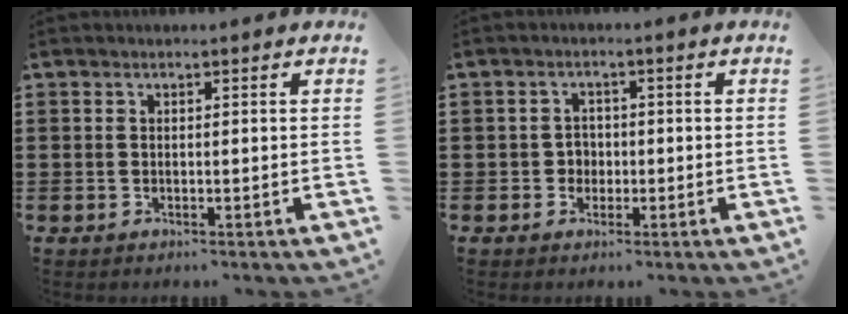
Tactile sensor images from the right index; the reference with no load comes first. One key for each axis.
{"total": 2.0, "fx": -0.5, "fy": 1.8, "fz": 0.6, "tx": -0.018, "ty": 0.004, "tz": -0.014}